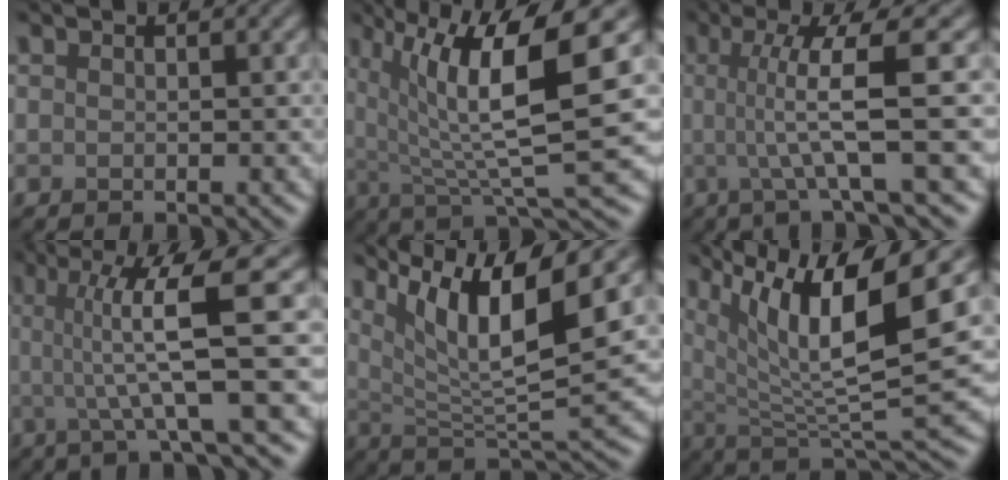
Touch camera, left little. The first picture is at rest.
{"total": 10.9, "force": [3.1, 2.5, 10.1], "torque": [-0.168, 0.005, 0.060]}
{"total": 6.2, "force": [0.4, 0.9, 6.2], "torque": [-0.102, 0.004, 0.003]}
{"total": 8.0, "force": [0.9, 1.3, 7.8], "torque": [-0.121, 0.007, 0.014]}
{"total": 10.2, "force": [5.0, 2.5, 8.6], "torque": [-0.144, -0.003, 0.095]}
{"total": 11.1, "force": [4.7, 3.0, 9.6], "torque": [-0.170, -0.003, 0.092]}